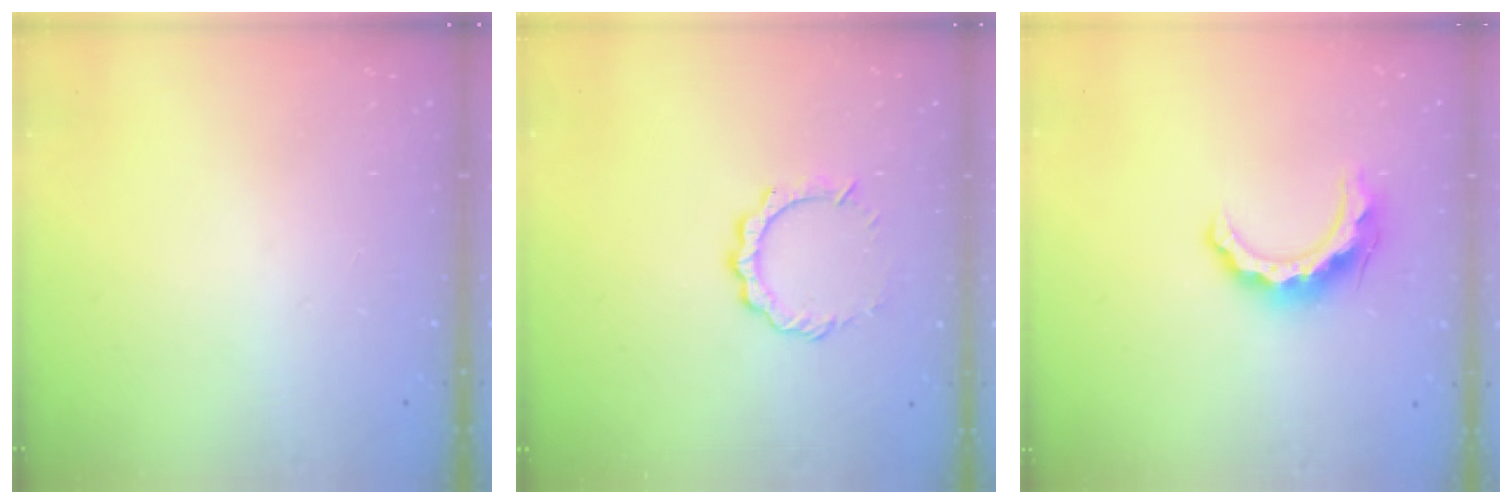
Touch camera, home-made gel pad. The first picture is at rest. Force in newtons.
{"total": 6.9, "press": 6.9, "slide": 0.5}
{"total": 10.6, "press": 10.6, "slide": 0.3}